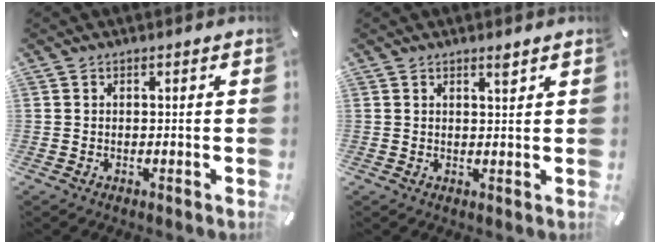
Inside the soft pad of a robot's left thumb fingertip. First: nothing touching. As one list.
[{"total": 1.8, "force": [1.4, 0.3, 1.0], "torque": [-0.014, -0.005, 0.024]}]